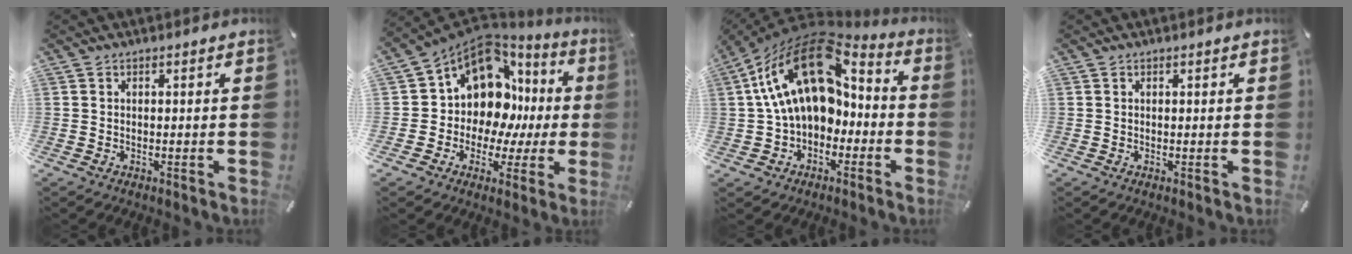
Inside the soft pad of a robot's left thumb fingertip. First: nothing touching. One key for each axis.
{"total": 11.9, "fx": 4.5, "fy": 9.6, "fz": 5.5, "tx": -0.115, "ty": -0.071, "tz": 0.084}
{"total": 20.8, "fx": 4.2, "fy": 14.2, "fz": 14.6, "tx": -0.269, "ty": -0.016, "tz": 0.074}
{"total": 0.0}